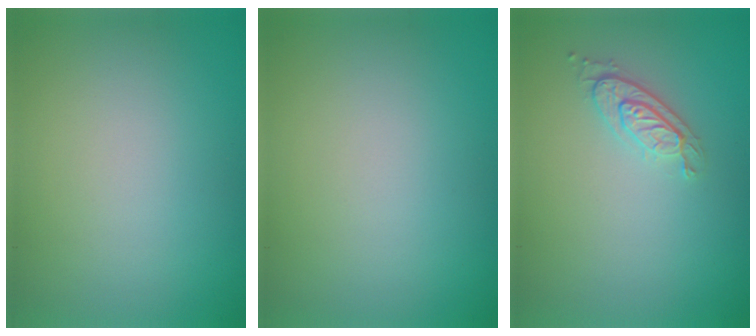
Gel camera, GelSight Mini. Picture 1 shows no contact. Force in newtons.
{"total": 0.0}
{"total": 2.0, "press": 1.8, "slide": 0.9}